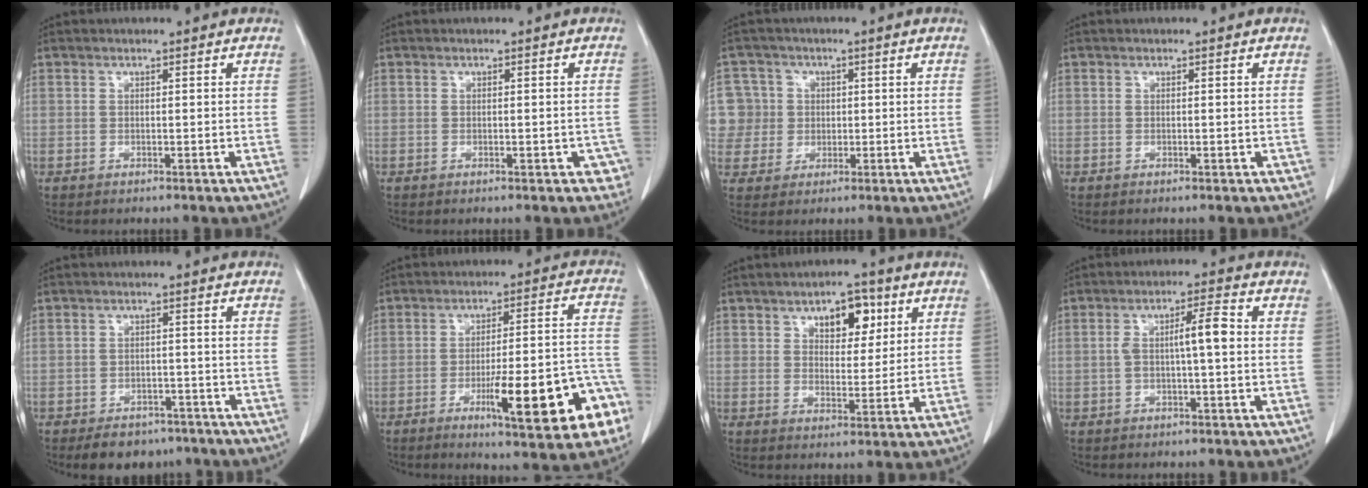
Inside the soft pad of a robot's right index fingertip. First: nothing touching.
{"total": 3.0, "force": [-1.3, 1.4, 2.4], "torque": [-0.010, 0.007, -0.010]}
{"total": 7.9, "force": [1.2, 7.8, 0.3], "torque": [-0.011, 0.035, 0.036]}
{"total": 0.6, "force": [-0.2, 0.2, 0.6], "torque": [-0.007, 0.000, 0.004]}
{"total": 7.6, "force": [-5.7, 4.1, 2.8], "torque": [-0.037, 0.004, -0.083]}
{"total": 17.7, "force": [-7.3, 2.6, 15.9], "torque": [-0.167, 0.019, -0.088]}
{"total": 7.0, "force": [3.4, 3.5, 5.0], "torque": [-0.069, 0.008, 0.053]}
{"total": 5.3, "force": [0.2, 0.7, 5.2], "torque": [-0.092, 0.020, 0.007]}